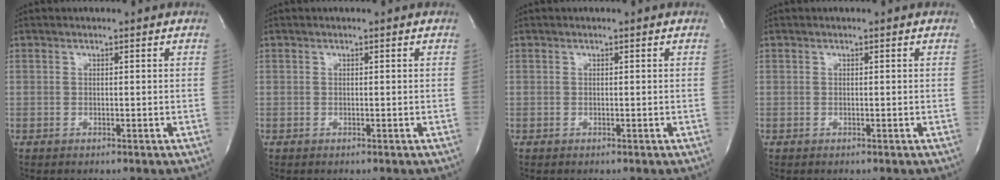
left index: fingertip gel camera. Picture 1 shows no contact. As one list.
[{"total": 0.0}, {"total": 0.0}, {"total": 0.0}]